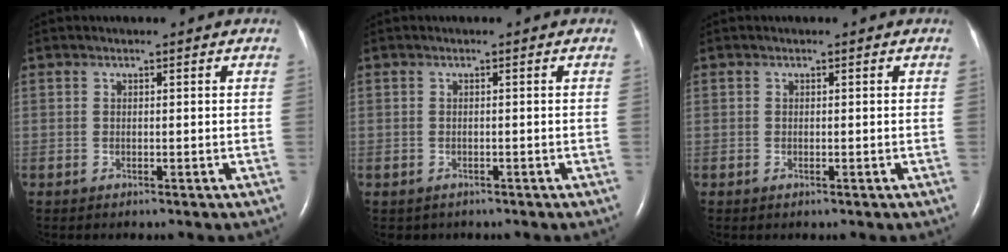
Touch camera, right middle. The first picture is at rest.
{"total": 1.1, "force": [-0.7, 0.8, 0.0], "torque": [-0.010, 0.002, -0.008]}
{"total": 0.0}